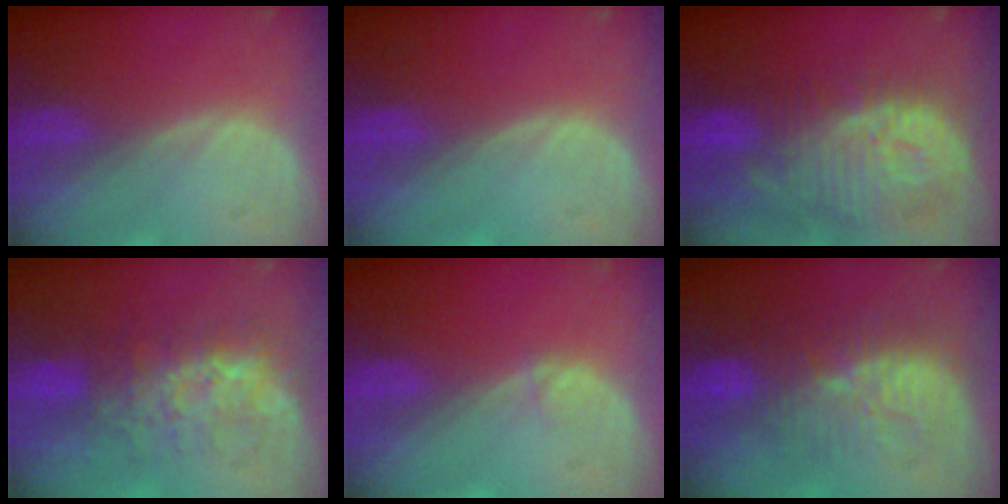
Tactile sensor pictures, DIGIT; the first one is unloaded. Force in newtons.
{"total": 0.0}
{"total": 12.9, "press": 11.3, "slide": 6.2}
{"total": 8.1, "press": 7.8, "slide": 1.9}
{"total": 0.5, "press": 0.5, "slide": 0.1}
{"total": 9.5, "press": 9.1, "slide": 2.6}